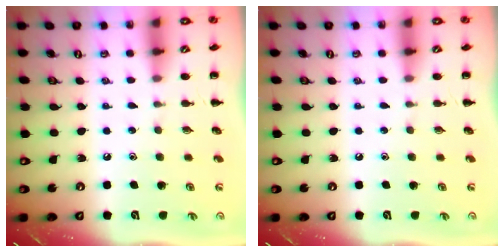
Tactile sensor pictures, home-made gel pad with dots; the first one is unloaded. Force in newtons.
{"total": 0.0}